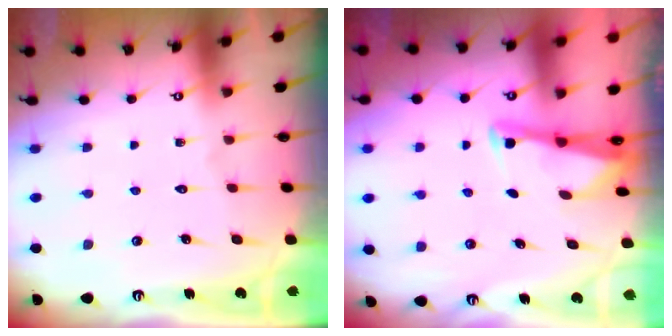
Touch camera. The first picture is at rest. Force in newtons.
{"total": 2.5, "press": 2.5, "slide": 0.2}